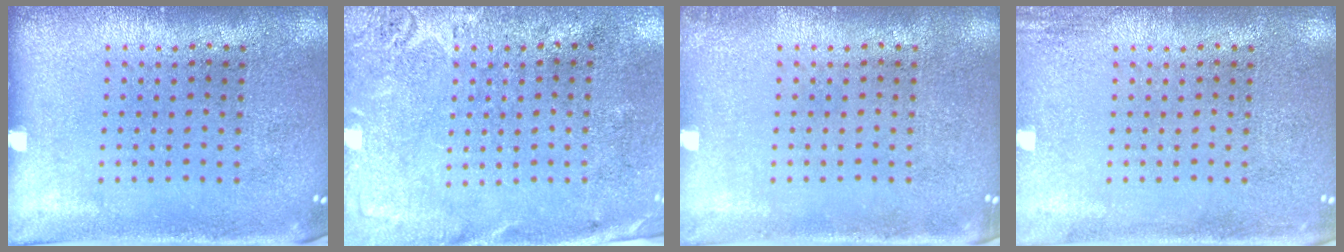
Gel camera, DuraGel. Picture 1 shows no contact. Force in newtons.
{"total": 2.8, "press": 2.2, "slide": 1.7}
{"total": 0.6, "press": 0.6, "slide": 0.2}
{"total": 1.4, "press": 1.4, "slide": 0.2}